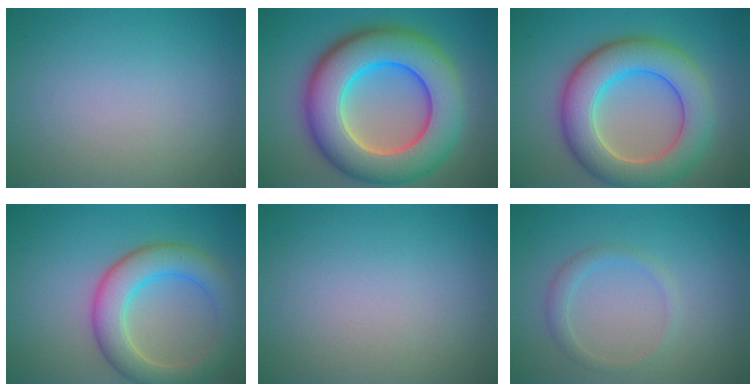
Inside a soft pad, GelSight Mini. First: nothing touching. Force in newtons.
{"total": 12.7, "press": 12.7, "slide": 0.8}
{"total": 8.9, "press": 8.9, "slide": 0.4}
{"total": 6.1, "press": 6.1, "slide": 0.3}
{"total": 0.0}
{"total": 1.5, "press": 1.5, "slide": 0.1}